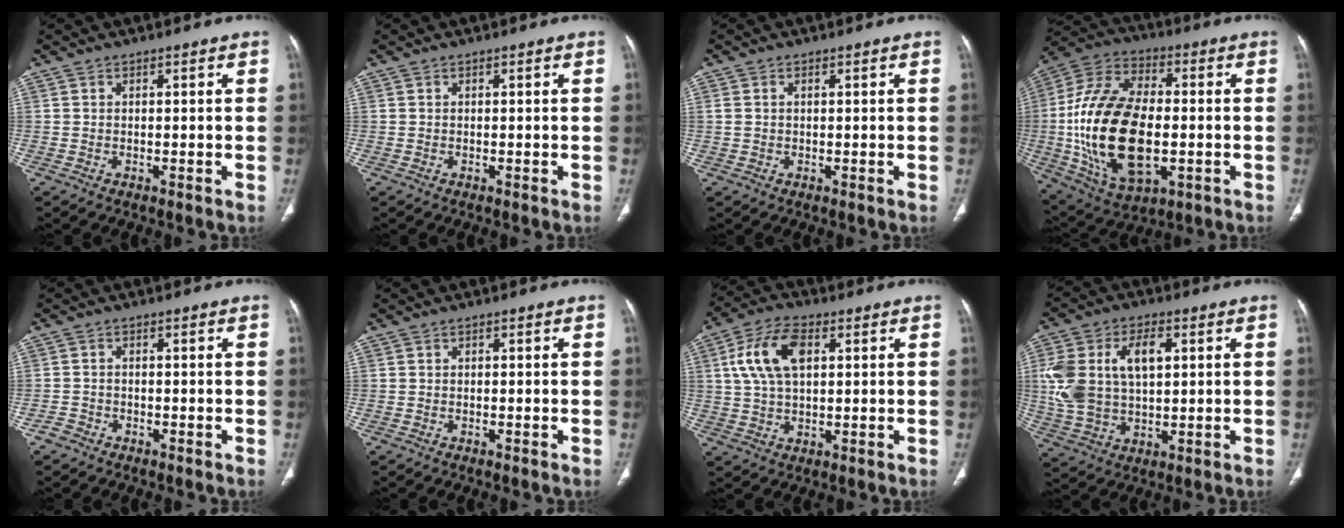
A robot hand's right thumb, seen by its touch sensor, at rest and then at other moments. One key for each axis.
{"total": 0.0}
{"total": 1.3, "fx": 0.2, "fy": 1.0, "fz": 0.9, "tx": -0.025, "ty": 0.011, "tz": 0.009}
{"total": 25.1, "fx": -2.6, "fy": 13.9, "fz": 20.7, "tx": -0.406, "ty": 0.006, "tz": -0.032}
{"total": 1.7, "fx": -1.3, "fy": 1.1, "fz": 0.1, "tx": -0.006, "ty": 0.005, "tz": -0.027}
{"total": 0.0}
{"total": 11.1, "fx": 3.0, "fy": 6.1, "fz": 8.8, "tx": -0.172, "ty": 0.010, "tz": 0.054}
{"total": 15.3, "fx": 3.0, "fy": 9.2, "fz": 11.9, "tx": -0.235, "ty": 0.010, "tz": 0.063}